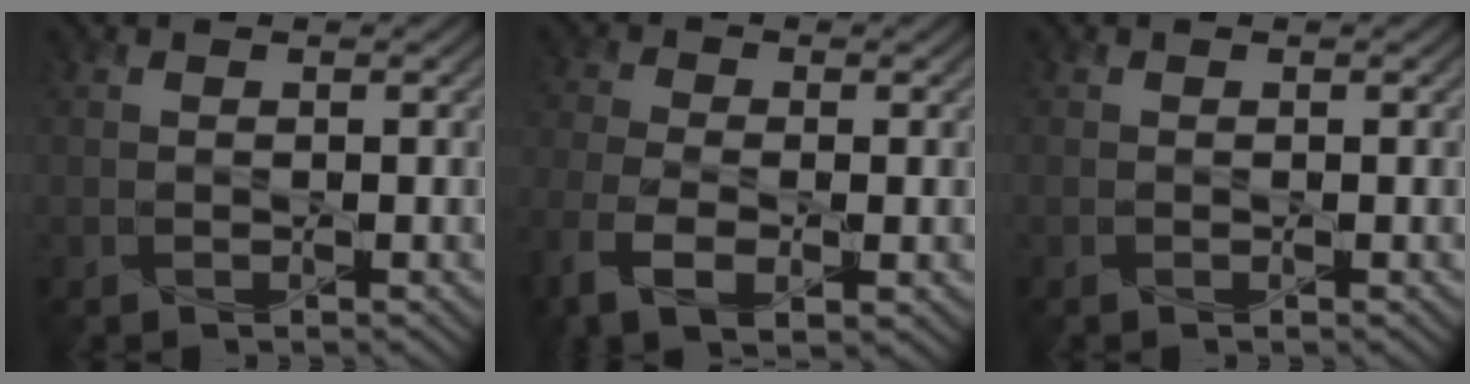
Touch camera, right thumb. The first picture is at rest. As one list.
[{"total": 7.8, "force": [-3.4, 3.9, 5.8], "torque": [-0.143, -0.019, -0.066]}, {"total": 0.0}]